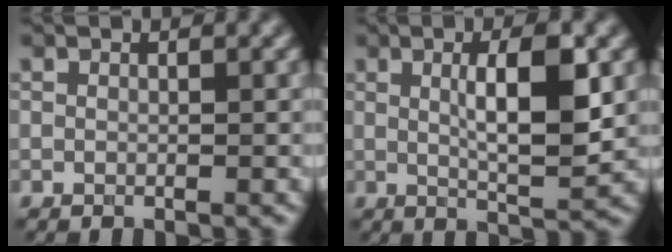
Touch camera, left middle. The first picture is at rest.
{"total": 6.1, "force": [1.0, 1.2, 5.9], "torque": [-0.091, 0.005, 0.018]}